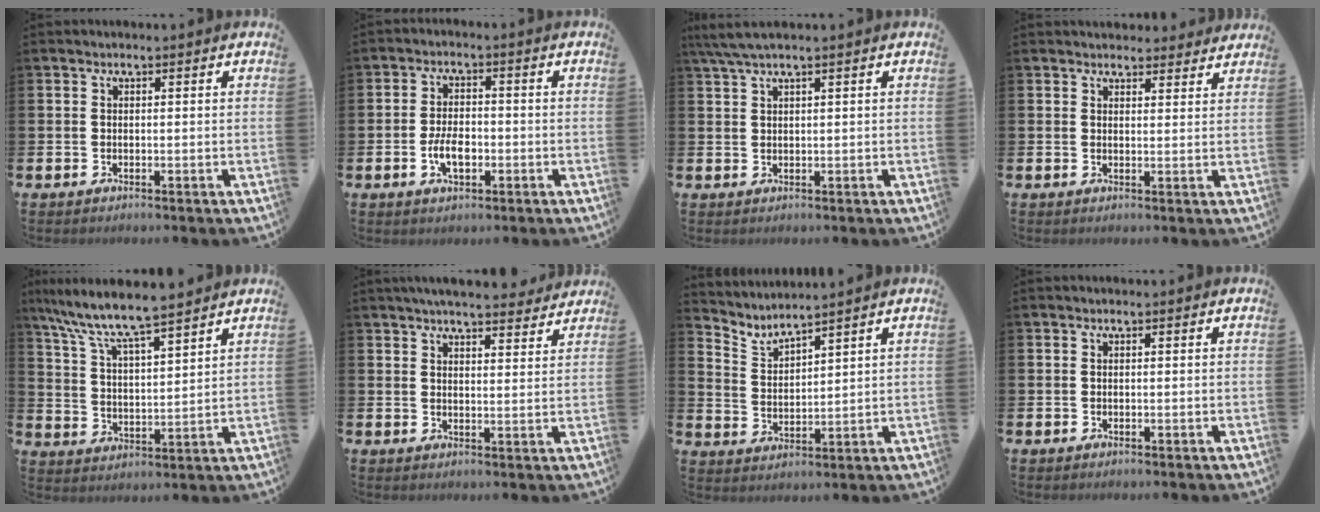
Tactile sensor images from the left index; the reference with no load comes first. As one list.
[{"total": 4.4, "force": [-1.2, 2.4, 3.5], "torque": [-0.054, 0.003, -0.022]}, {"total": 2.9, "force": [2.1, 0.1, 2.1], "torque": [-0.052, 0.004, 0.040]}, {"total": 3.0, "force": [2.8, 0.8, -0.1], "torque": [0.004, -0.014, 0.051]}, {"total": 8.4, "force": [7.7, 0.7, 3.2], "torque": [-0.091, -0.048, 0.135]}, {"total": 5.4, "force": [5.2, 0.6, 1.2], "torque": [-0.021, -0.026, 0.093]}, {"total": 3.7, "force": [3.7, 0.0, 0.4], "torque": [-0.030, -0.024, 0.063]}, {"total": 0.0}]